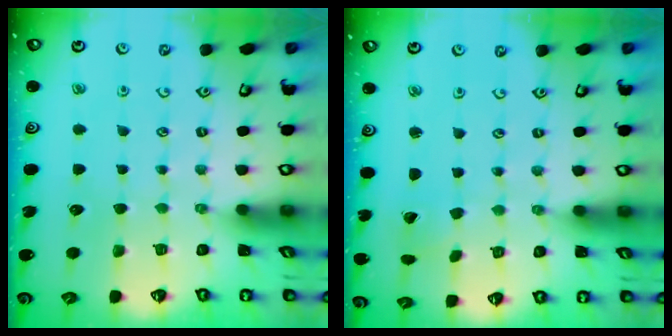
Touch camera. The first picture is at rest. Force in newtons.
{"total": 0.9, "press": 0.9, "slide": 0.1}